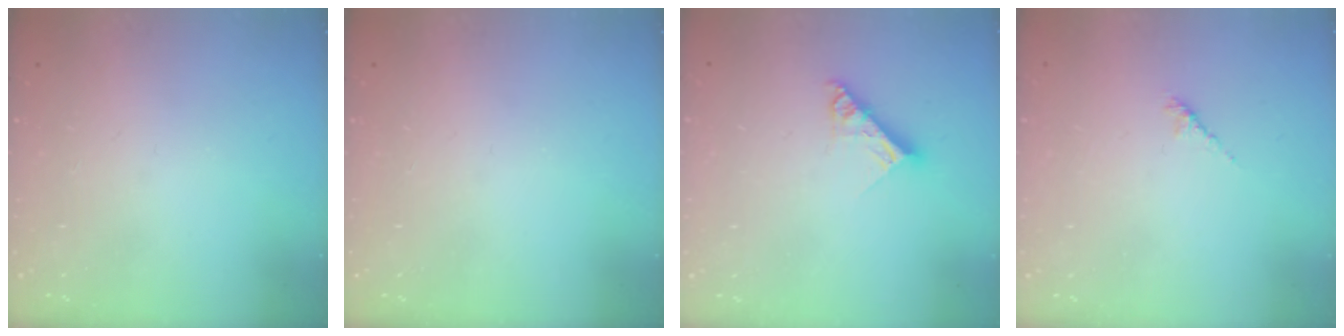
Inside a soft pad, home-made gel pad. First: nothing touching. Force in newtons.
{"total": 0.0}
{"total": 8.6, "press": 8.6, "slide": 0.8}
{"total": 2.6, "press": 2.4, "slide": 0.7}